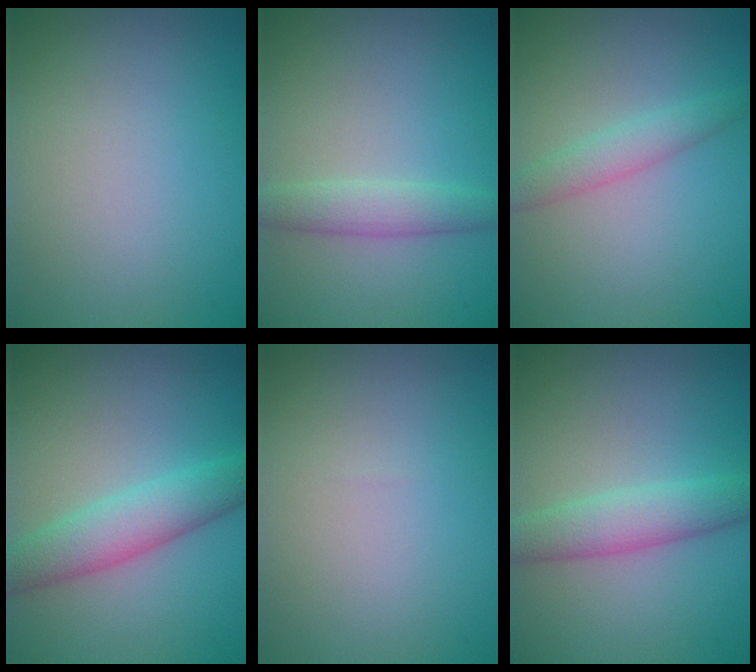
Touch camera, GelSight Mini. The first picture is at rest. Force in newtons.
{"total": 2.5, "press": 2.5, "slide": 0.0}
{"total": 2.0, "press": 2.0, "slide": 0.0}
{"total": 4.4, "press": 4.4, "slide": 0.2}
{"total": 0.0}
{"total": 3.5, "press": 3.5, "slide": 0.0}